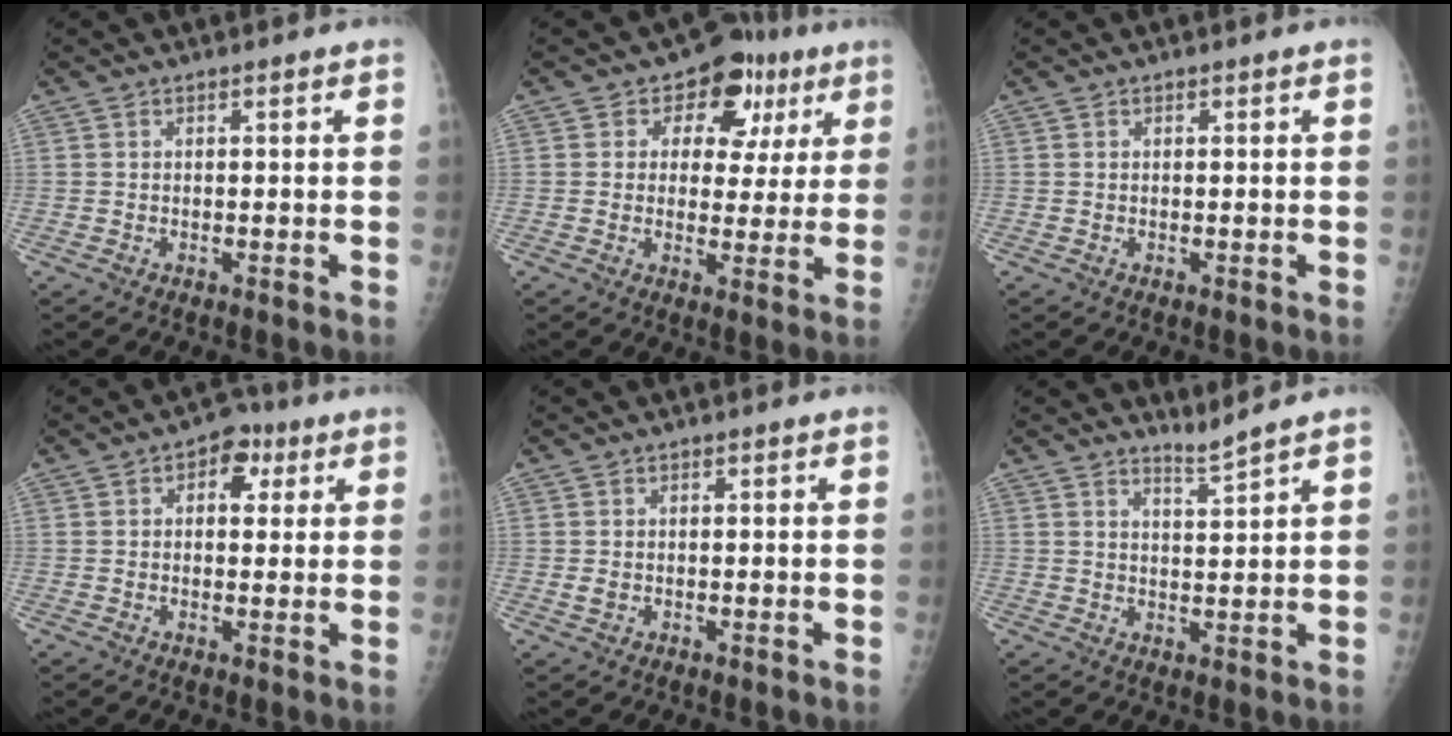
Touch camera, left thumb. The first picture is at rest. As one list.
[{"total": 11.2, "force": [4.3, 8.2, 6.4], "torque": [-0.025, 0.002, 0.053]}, {"total": 0.0}, {"total": 6.1, "force": [2.4, 4.2, 3.8], "torque": [-0.016, 0.000, 0.024]}, {"total": 1.8, "force": [-0.1, 1.5, 1.0], "torque": [-0.012, 0.000, 0.001]}, {"total": 2.7, "force": [2.4, -1.1, 0.2], "torque": [-0.005, -0.035, 0.052]}]